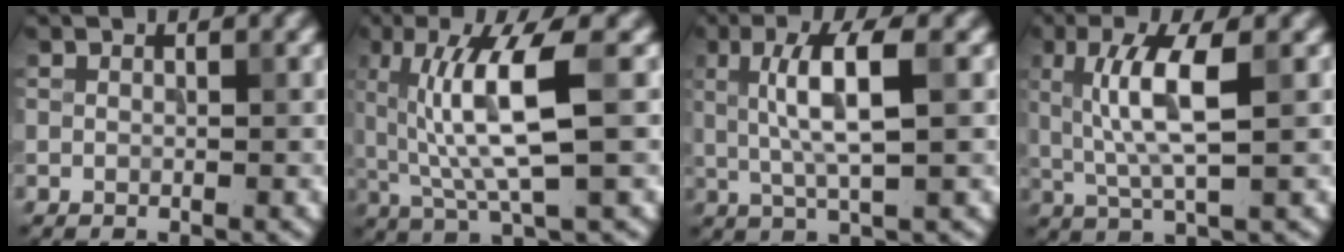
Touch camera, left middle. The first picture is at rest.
{"total": 7.3, "force": [0.9, 1.5, 7.1], "torque": [-0.133, -0.004, 0.023]}
{"total": 5.2, "force": [1.0, 1.1, 5.0], "torque": [-0.098, 0.006, 0.020]}
{"total": 5.3, "force": [0.9, 1.2, 5.1], "torque": [-0.103, 0.004, 0.020]}